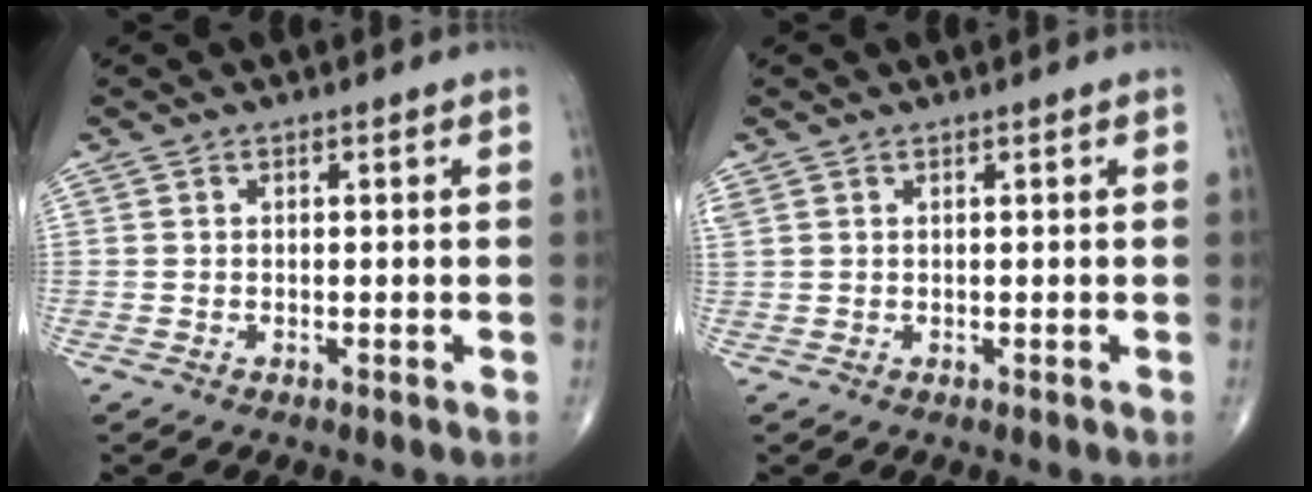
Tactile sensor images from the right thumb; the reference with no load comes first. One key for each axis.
{"total": 1.4, "fx": 0.8, "fy": 0.9, "fz": 0.8, "tx": -0.028, "ty": 0.015, "tz": 0.022}